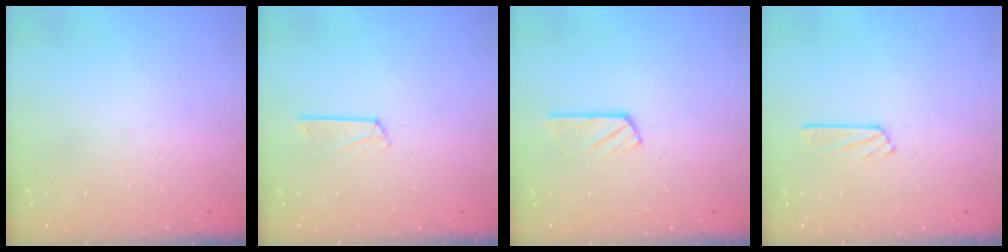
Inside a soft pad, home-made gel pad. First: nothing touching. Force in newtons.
{"total": 3.3, "press": 3.3, "slide": 0.3}
{"total": 3.6, "press": 3.5, "slide": 0.4}
{"total": 3.3, "press": 3.3, "slide": 0.3}